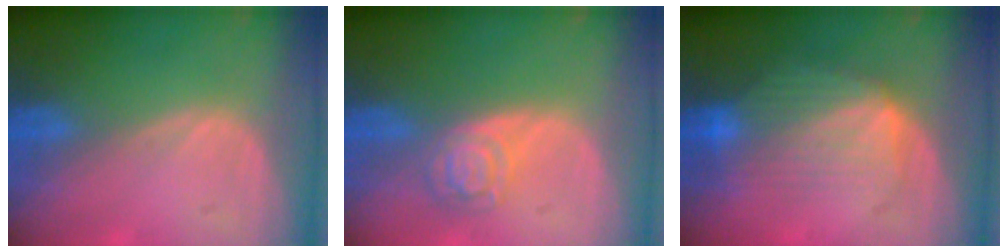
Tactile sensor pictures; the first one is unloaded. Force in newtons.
{"total": 5.2, "press": 4.6, "slide": 2.4}
{"total": 7.9, "press": 7.5, "slide": 2.3}